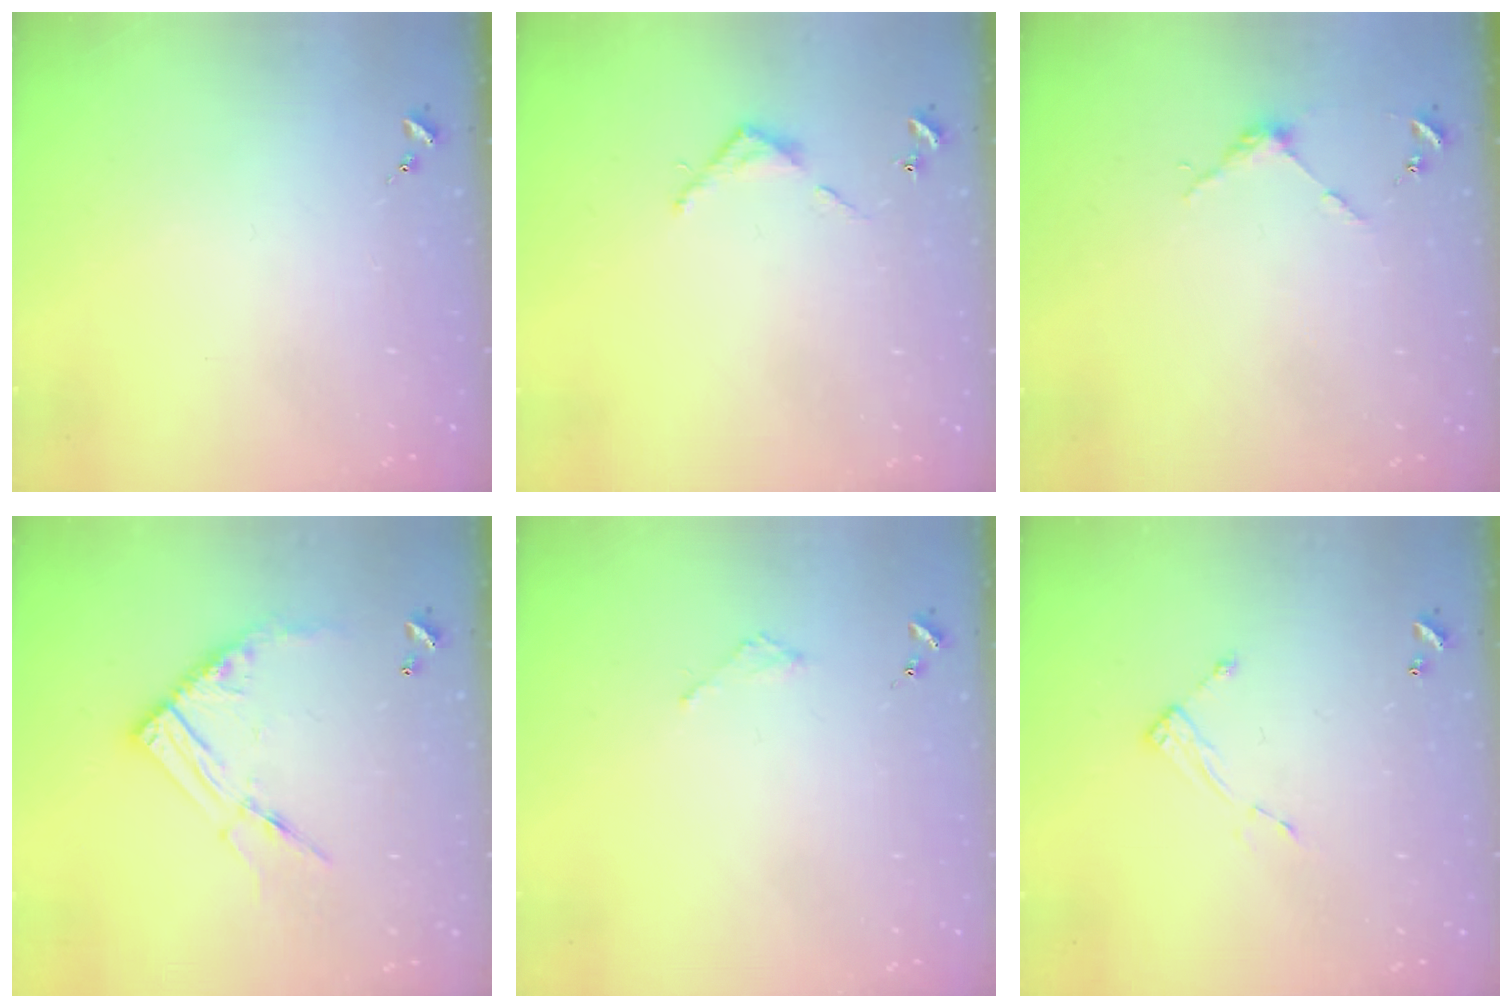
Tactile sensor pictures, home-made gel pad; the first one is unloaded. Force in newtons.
{"total": 3.7, "press": 3.7, "slide": 0.2}
{"total": 3.7, "press": 3.7, "slide": 0.3}
{"total": 14.1, "press": 14.0, "slide": 1.4}
{"total": 1.8, "press": 1.8, "slide": 0.2}
{"total": 6.1, "press": 6.1, "slide": 0.2}